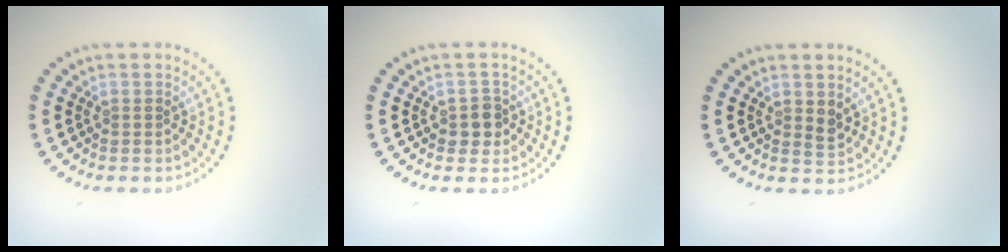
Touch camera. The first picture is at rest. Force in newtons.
{"total": 1.9, "press": 1.7, "slide": 0.8}
{"total": 1.1, "press": 1.0, "slide": 0.4}